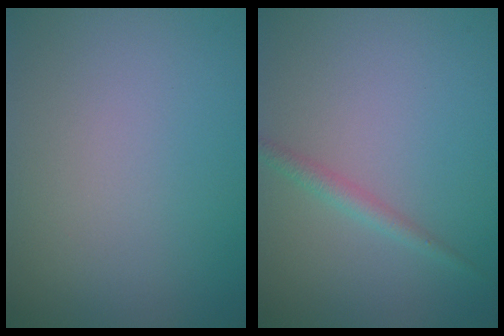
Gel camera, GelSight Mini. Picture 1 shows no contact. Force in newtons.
{"total": 1.4, "press": 1.4, "slide": 0.0}